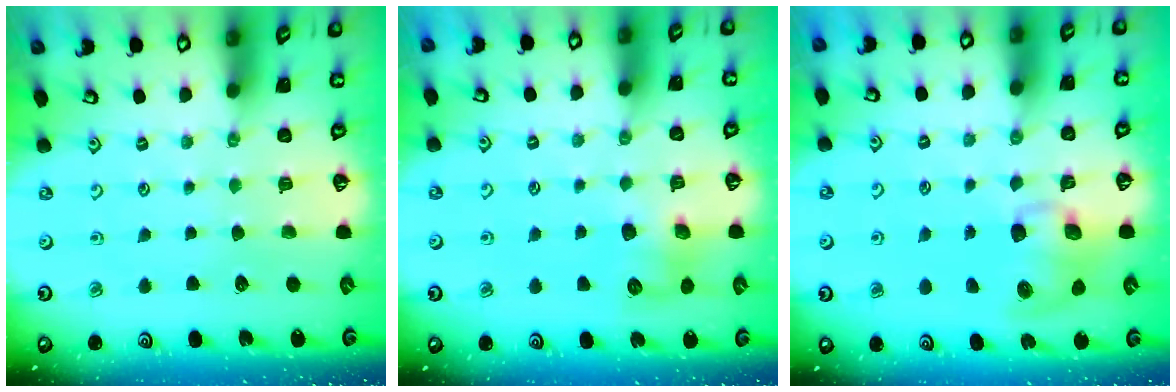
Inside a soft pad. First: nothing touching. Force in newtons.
{"total": 8.3, "press": 8.3, "slide": 0.3}
{"total": 9.2, "press": 9.1, "slide": 1.4}